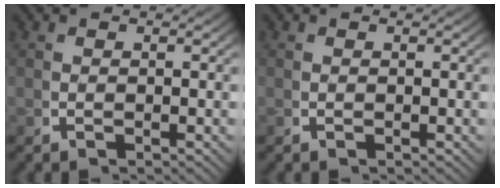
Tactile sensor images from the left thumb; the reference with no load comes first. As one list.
[{"total": 0.0}]